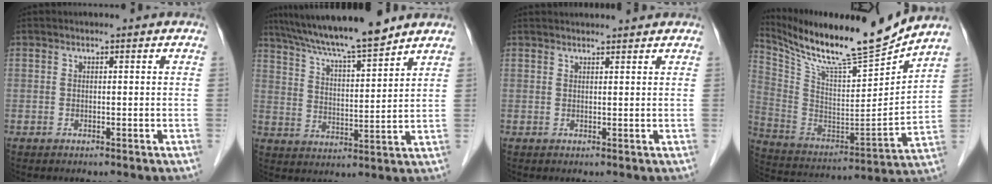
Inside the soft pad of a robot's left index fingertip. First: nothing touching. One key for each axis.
{"total": 13.6, "fx": 11.9, "fy": 0.1, "fz": 6.6, "tx": -0.117, "ty": 0.012, "tz": 0.198}
{"total": 5.4, "fx": 5.2, "fy": 0.2, "fz": 1.3, "tx": -0.015, "ty": 0.028, "tz": 0.061}
{"total": 19.0, "fx": 17.2, "fy": 0.1, "fz": 8.0, "tx": -0.165, "ty": -0.040, "tz": 0.297}